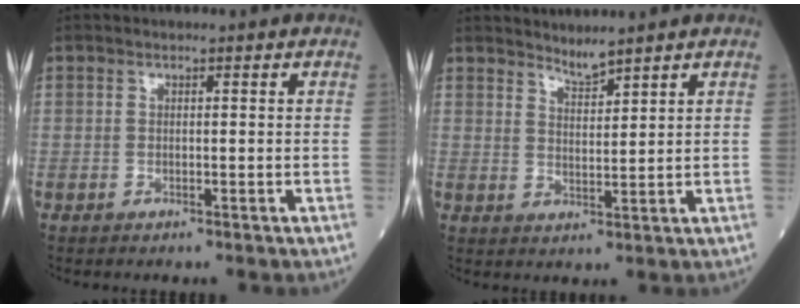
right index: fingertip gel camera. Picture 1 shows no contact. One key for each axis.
{"total": 2.6, "fx": 2.5, "fy": -0.4, "fz": 0.4, "tx": -0.009, "ty": -0.005, "tz": 0.053}